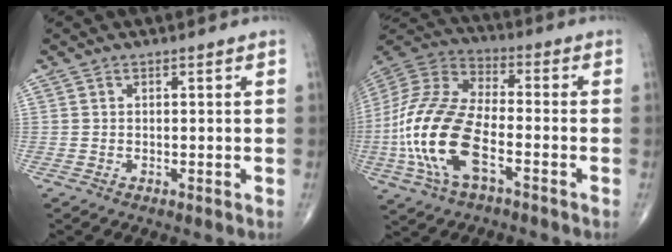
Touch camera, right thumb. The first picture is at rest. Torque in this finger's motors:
{"motor_torque": [0.31, 0.90, 1.98, -0.28, 0.24]}